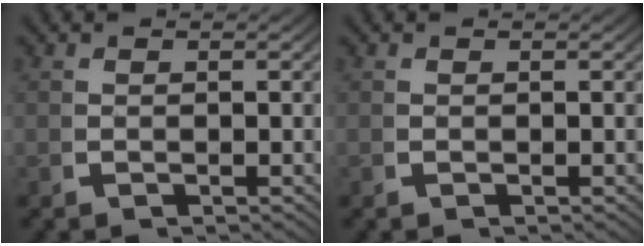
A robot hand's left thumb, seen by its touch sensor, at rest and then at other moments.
{"total": 0.0}